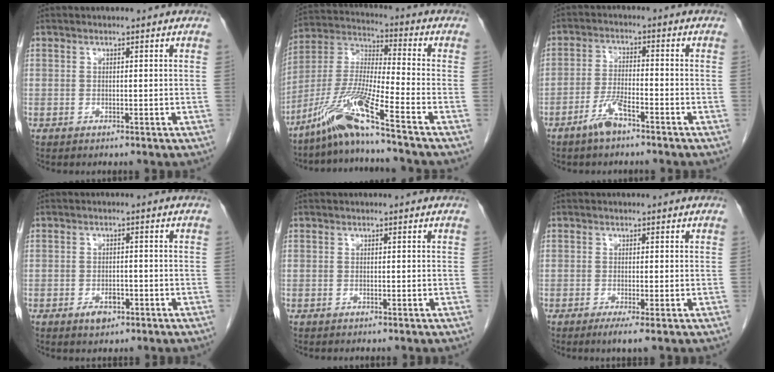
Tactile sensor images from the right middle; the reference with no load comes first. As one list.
[{"total": 11.1, "force": [-8.0, -1.8, 7.6], "torque": [-0.162, -0.014, -0.154]}, {"total": 4.7, "force": [-3.4, 0.9, 3.2], "torque": [-0.071, -0.001, -0.065]}, {"total": 2.8, "force": [-1.5, 1.5, 1.7], "torque": [-0.027, 0.003, -0.018]}, {"total": 0.0}, {"total": 2.3, "force": [-1.1, -0.1, 1.9], "torque": [-0.030, -0.008, -0.019]}]